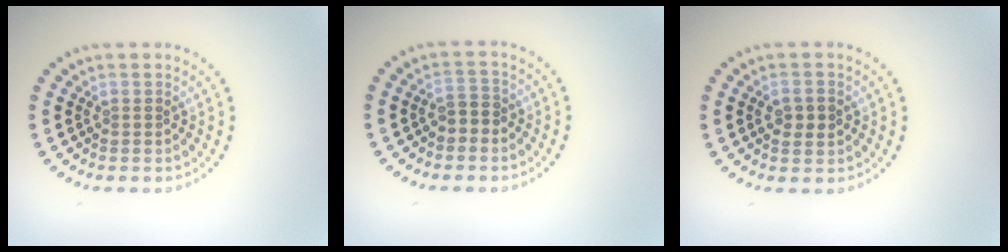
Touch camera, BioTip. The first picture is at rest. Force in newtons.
{"total": 1.9, "press": 1.7, "slide": 0.7}
{"total": 2.2, "press": 2.2, "slide": 0.2}